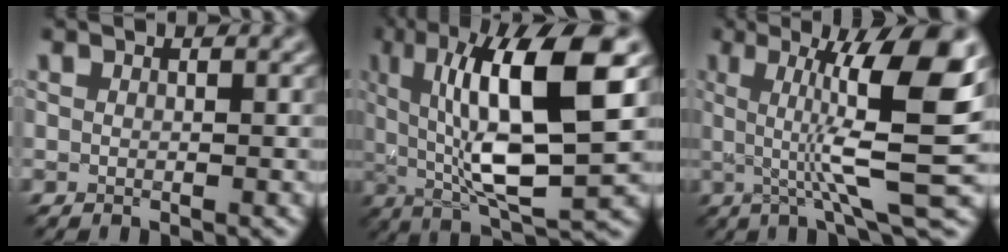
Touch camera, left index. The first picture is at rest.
{"total": 13.0, "force": [2.4, 3.5, 12.3], "torque": [-0.201, 0.005, 0.043]}
{"total": 10.4, "force": [1.7, 2.1, 10.1], "torque": [-0.144, -0.002, 0.030]}